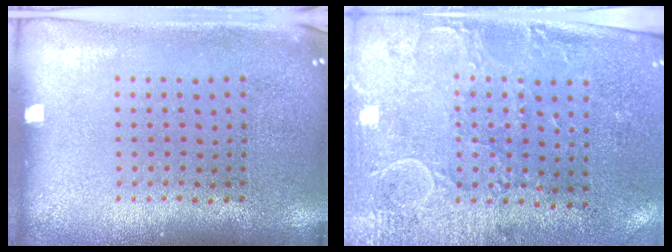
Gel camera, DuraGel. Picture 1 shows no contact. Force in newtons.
{"total": 2.9, "press": 2.4, "slide": 1.7}